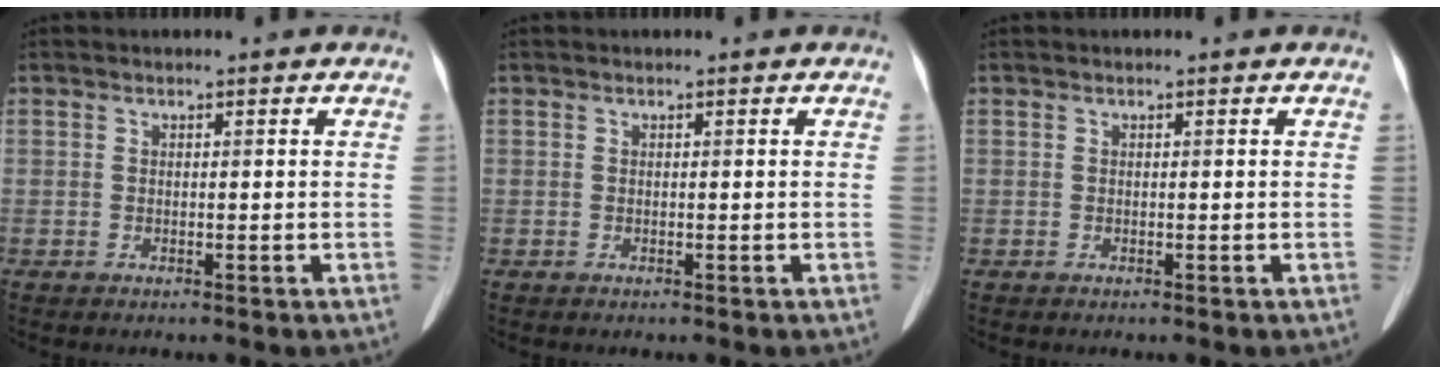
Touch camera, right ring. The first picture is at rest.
{"total": 0.0}
{"total": 0.0}